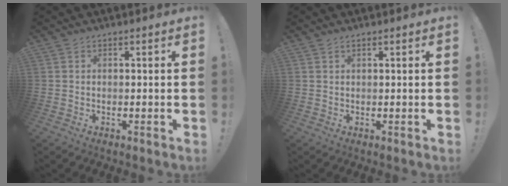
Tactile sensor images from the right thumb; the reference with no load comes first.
{"total": 0.5, "force": [0.4, 0.2, 0.3], "torque": [-0.003, -0.001, 0.007]}